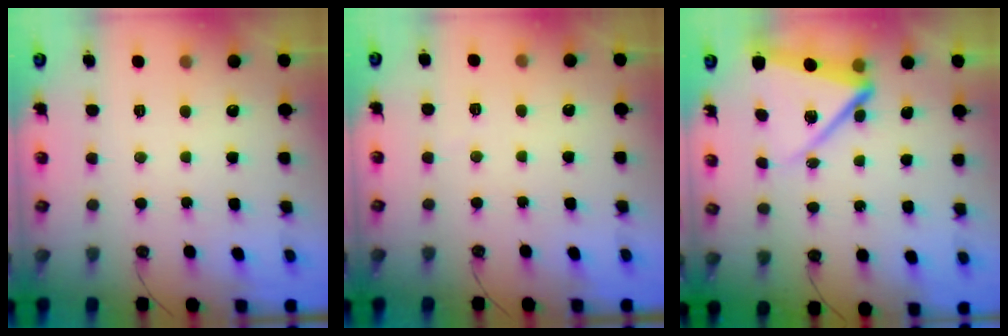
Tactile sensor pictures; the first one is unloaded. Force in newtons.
{"total": 2.6, "press": 2.5, "slide": 0.7}
{"total": 11.4, "press": 11.3, "slide": 1.7}